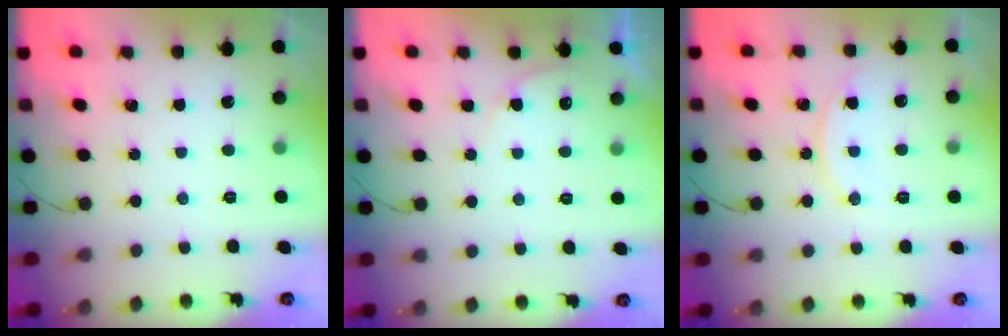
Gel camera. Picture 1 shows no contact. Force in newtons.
{"total": 3.9, "press": 3.9, "slide": 0.5}
{"total": 10.8, "press": 10.8, "slide": 0.8}